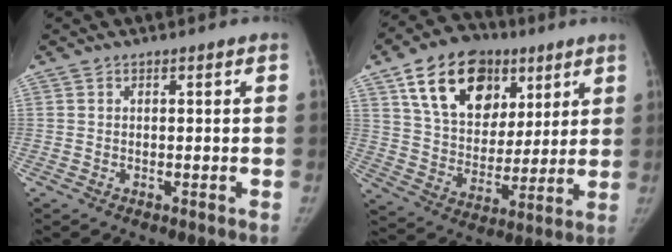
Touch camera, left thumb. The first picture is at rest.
{"total": 20.8, "force": [9.8, 14.2, 11.7], "torque": [-0.158, -0.019, 0.162]}